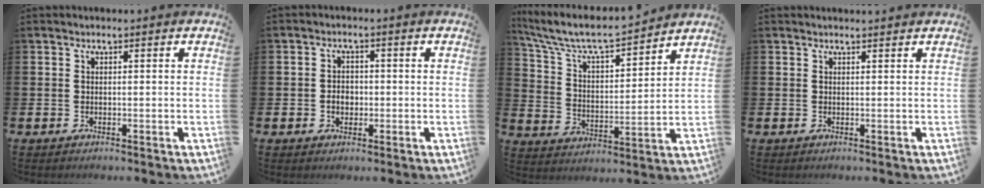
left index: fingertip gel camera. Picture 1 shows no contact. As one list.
[{"total": 2.5, "force": [-0.6, 1.9, 1.4], "torque": [-0.019, 0.002, -0.016]}, {"total": 7.7, "force": [7.1, 1.4, 2.5], "torque": [-0.088, -0.053, 0.122]}, {"total": 0.6, "force": [0.6, -0.1, 0.2], "torque": [0.006, -0.004, 0.009]}]